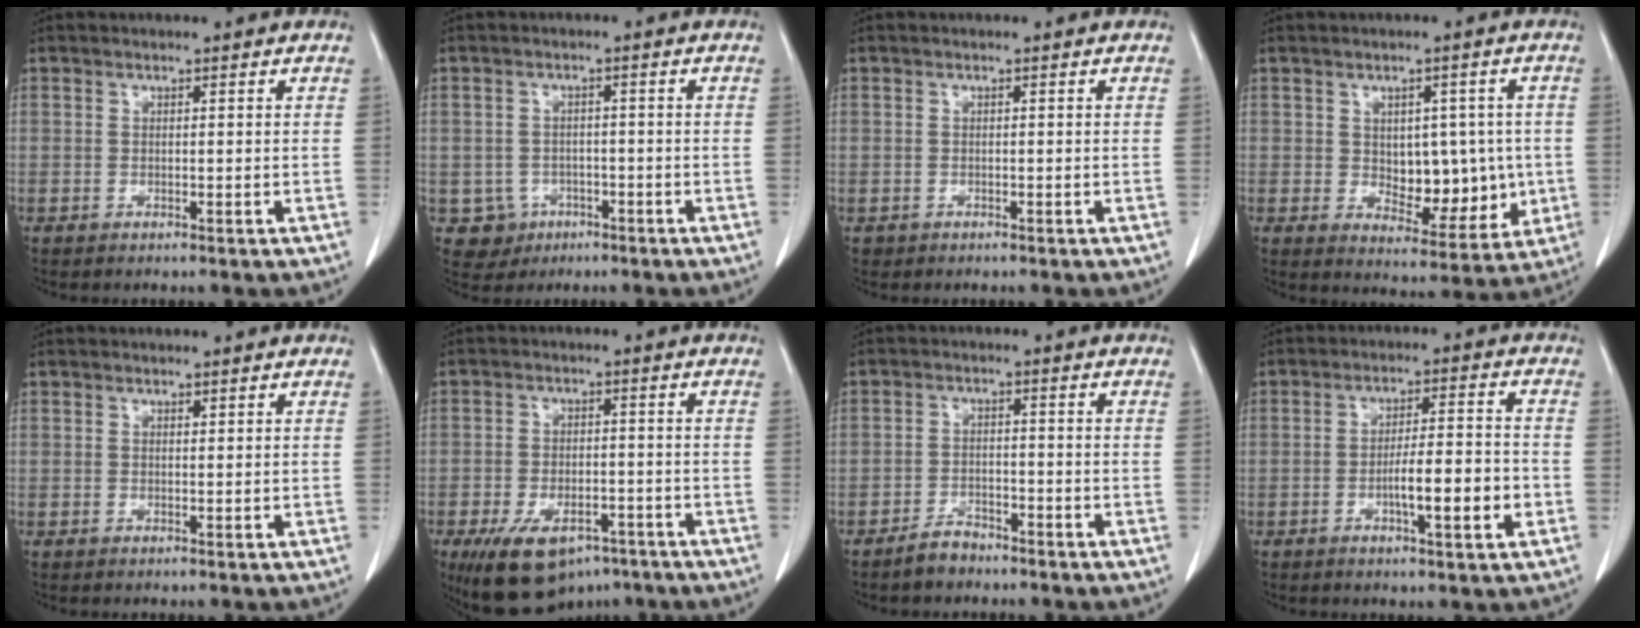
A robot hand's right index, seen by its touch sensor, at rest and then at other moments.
{"total": 4.5, "force": [-1.7, 4.1, 0.2], "torque": [0.002, 0.011, -0.020]}
{"total": 0.6, "force": [-0.4, 0.5, -0.1], "torque": [-0.007, 0.003, -0.006]}
{"total": 9.3, "force": [-0.1, 5.7, 7.4], "torque": [-0.081, 0.008, 0.017]}
{"total": 0.0}
{"total": 12.2, "force": [-8.1, 6.2, 6.7], "torque": [-0.116, -0.002, -0.124]}
{"total": 3.4, "force": [-3.0, 1.4, 0.9], "torque": [-0.019, 0.004, -0.051]}
{"total": 8.3, "force": [-2.5, 1.1, 7.8], "torque": [-0.127, 0.006, -0.040]}